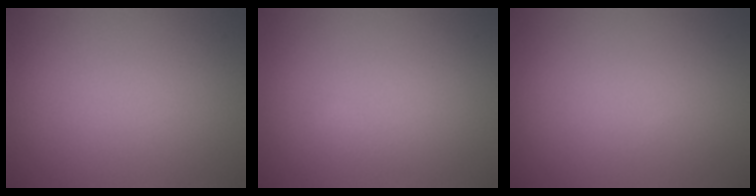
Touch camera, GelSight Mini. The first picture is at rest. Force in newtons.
{"total": 0.6, "press": 0.6, "slide": 0.1}
{"total": 0.0}